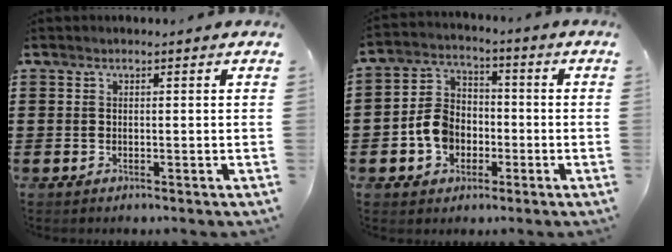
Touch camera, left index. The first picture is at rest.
{"total": 7.0, "force": [-2.2, 5.7, 3.4], "torque": [-0.095, 0.014, -0.047]}